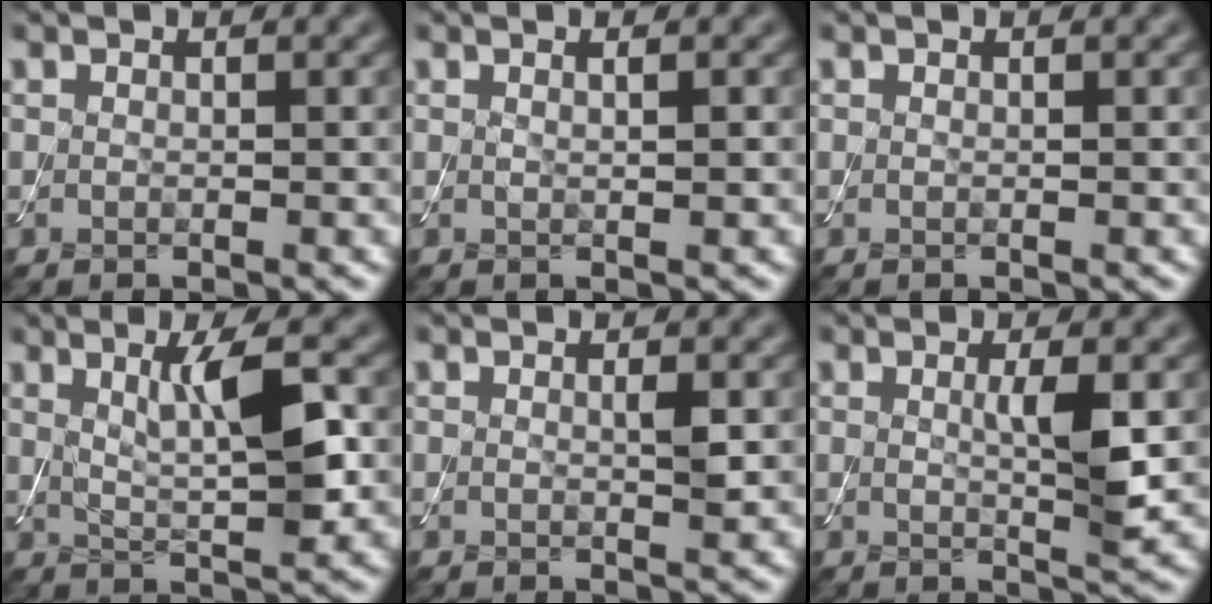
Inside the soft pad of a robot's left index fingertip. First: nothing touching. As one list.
[{"total": 1.0, "force": [0.3, 0.2, 0.9], "torque": [-0.011, 0.001, 0.002]}, {"total": 0.0}, {"total": 5.2, "force": [1.2, 1.0, 5.0], "torque": [-0.086, -0.001, 0.023]}, {"total": 1.0, "force": [0.2, 0.1, 1.0], "torque": [-0.017, 0.001, 0.000]}, {"total": 3.1, "force": [0.4, 0.4, 3.0], "torque": [-0.054, -0.005, 0.006]}]